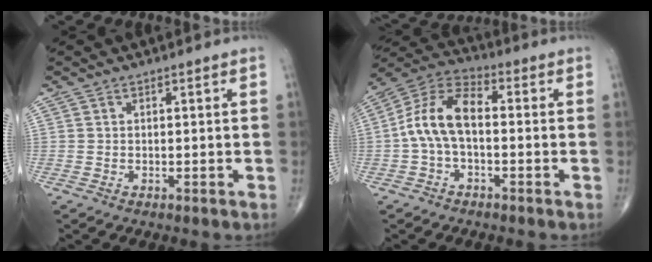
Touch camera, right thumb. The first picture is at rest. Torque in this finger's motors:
{"motor_torque": [0.01, 0.27, 0.34, 0.01, 0.15]}